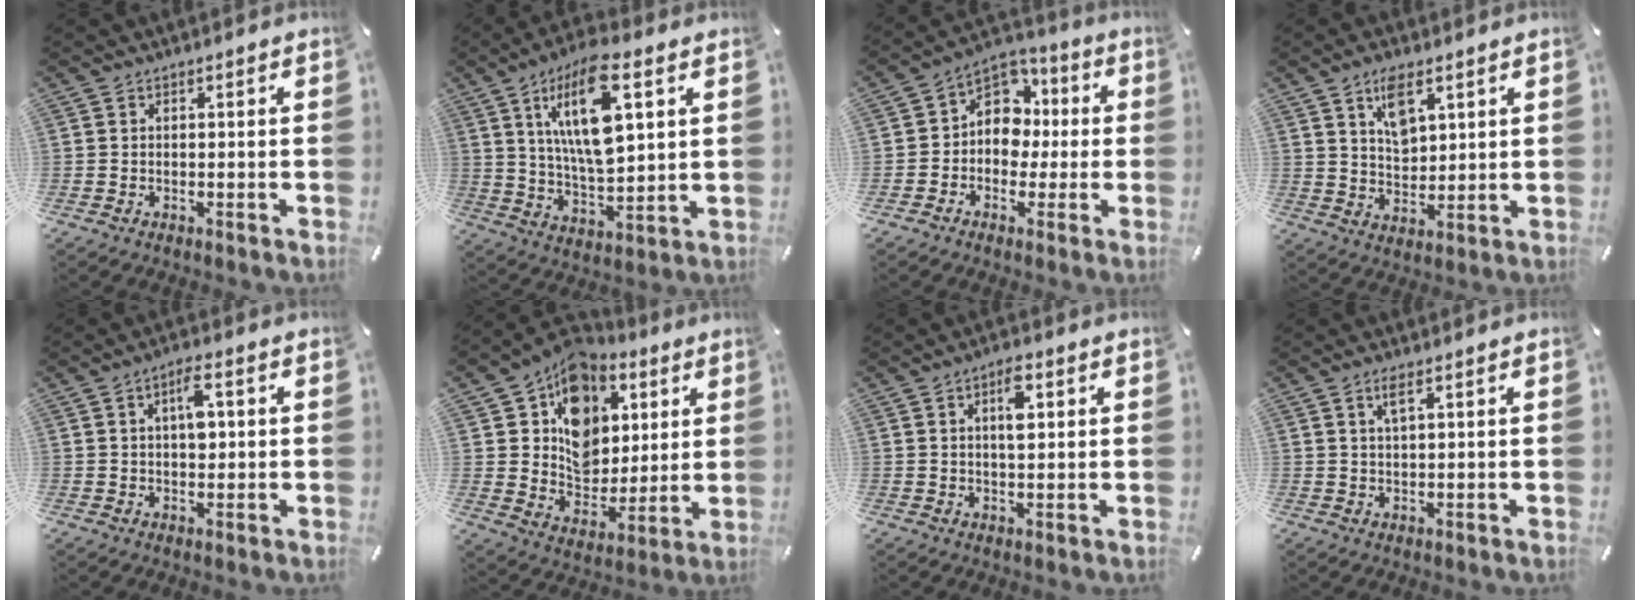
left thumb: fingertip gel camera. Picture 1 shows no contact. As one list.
[{"total": 17.0, "force": [7.1, 6.5, 14.0], "torque": [-0.277, -0.015, 0.114]}, {"total": 10.4, "force": [0.1, 9.3, 4.6], "torque": [-0.089, 0.010, 0.005]}, {"total": 7.5, "force": [4.4, 4.2, 4.3], "torque": [-0.067, -0.017, 0.075]}, {"total": 5.6, "force": [1.3, 2.8, 4.7], "torque": [-0.073, 0.001, 0.016]}, {"total": 14.8, "force": [5.3, 12.1, 6.7], "torque": [-0.097, -0.035, 0.101]}, {"total": 5.5, "force": [1.7, 2.2, 4.7], "torque": [-0.076, -0.001, 0.022]}, {"total": 3.1, "force": [1.6, 0.7, 2.6], "torque": [-0.056, 0.004, 0.028]}]